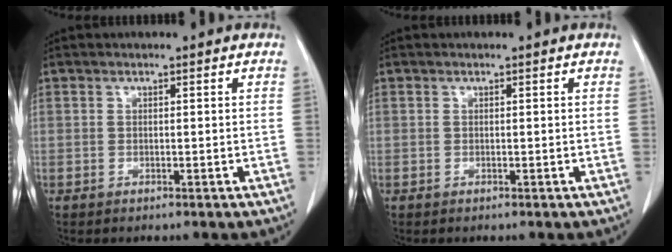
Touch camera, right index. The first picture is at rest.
{"total": 0.0}